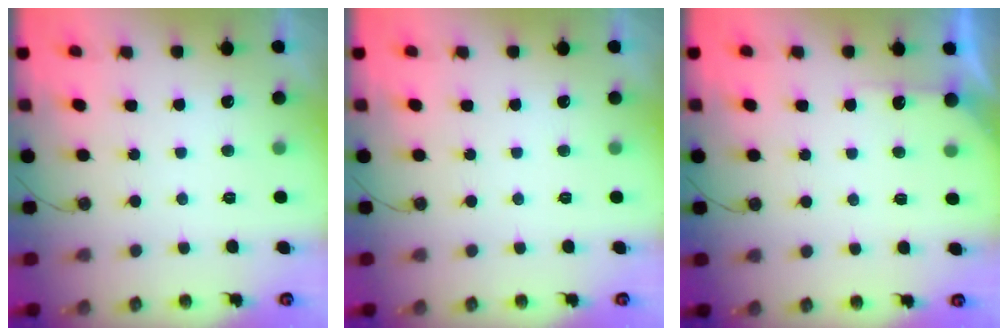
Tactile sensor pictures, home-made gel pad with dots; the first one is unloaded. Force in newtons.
{"total": 0.0}
{"total": 5.5, "press": 5.5, "slide": 0.4}